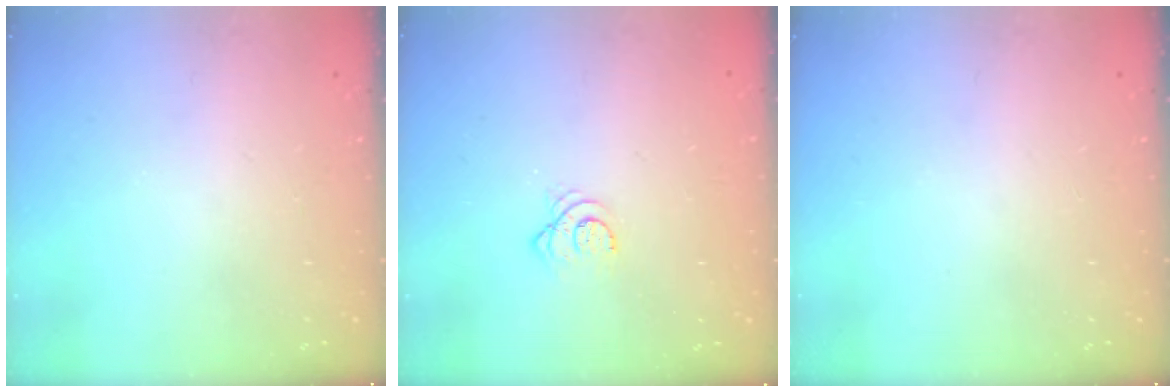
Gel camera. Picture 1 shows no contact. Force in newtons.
{"total": 4.1, "press": 4.1, "slide": 0.4}
{"total": 0.0}